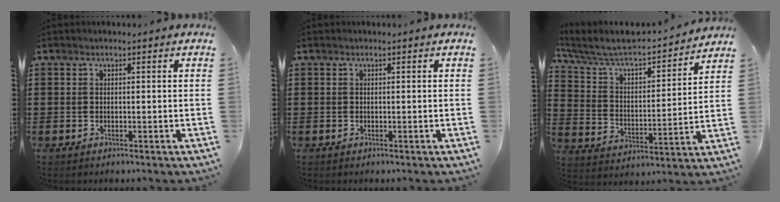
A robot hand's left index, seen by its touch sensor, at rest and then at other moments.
{"total": 0.0}
{"total": 5.8, "force": [5.3, 1.1, 2.1], "torque": [-0.068, -0.044, 0.082]}